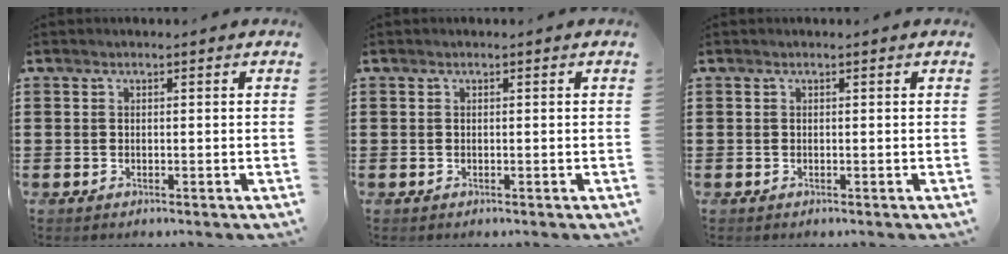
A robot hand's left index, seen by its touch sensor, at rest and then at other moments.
{"total": 0.0}
{"total": 0.0}